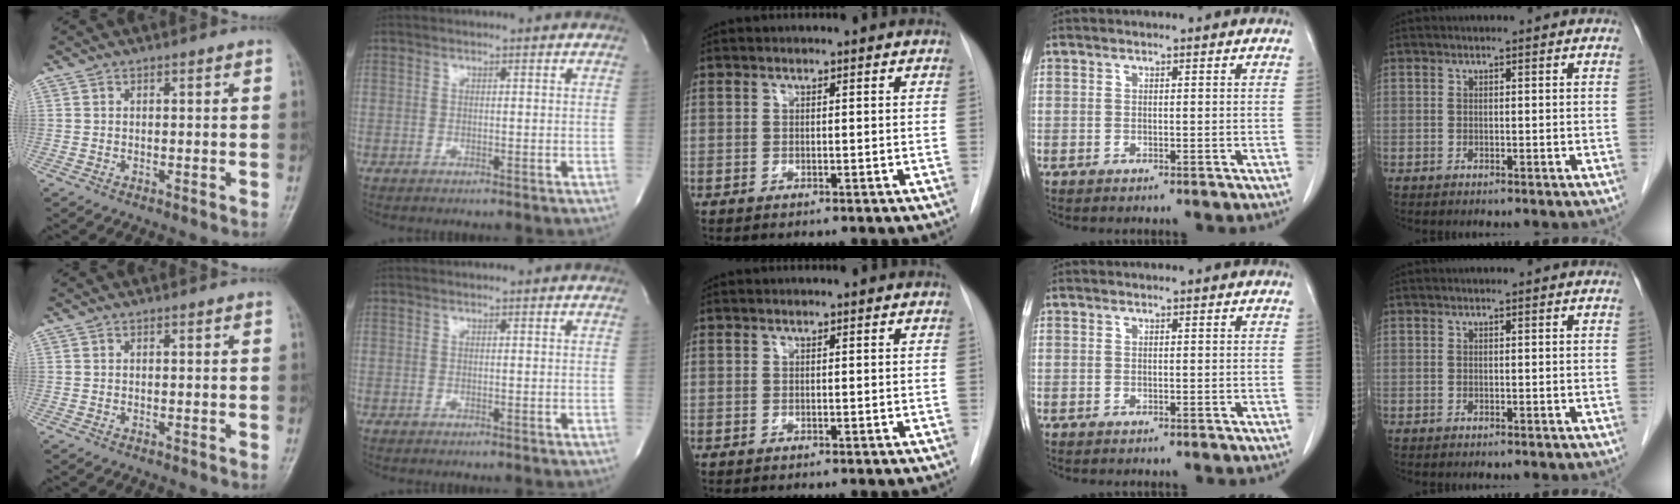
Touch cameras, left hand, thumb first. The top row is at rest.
{}